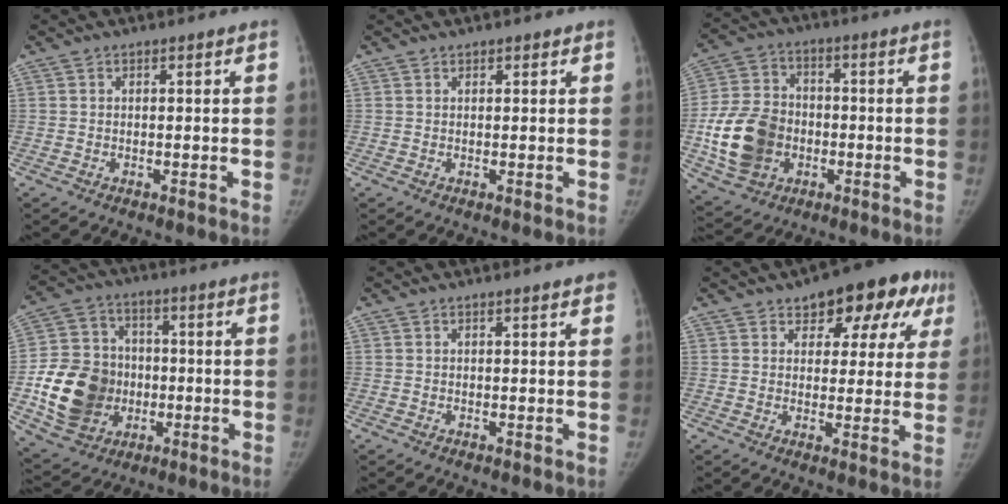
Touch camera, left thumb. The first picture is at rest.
{"total": 0.7, "force": [0.5, 0.5, 0.2], "torque": [0.005, -0.001, 0.004]}
{"total": 15.6, "force": [-3.3, 12.3, 9.0], "torque": [-0.154, 0.015, -0.058]}
{"total": 18.3, "force": [-3.1, 15.1, 9.9], "torque": [-0.155, 0.015, -0.046]}
{"total": 2.2, "force": [1.6, 0.4, 1.5], "torque": [-0.011, 0.003, 0.017]}
{"total": 13.5, "force": [7.1, 7.2, 9.0], "torque": [-0.059, -0.002, 0.087]}